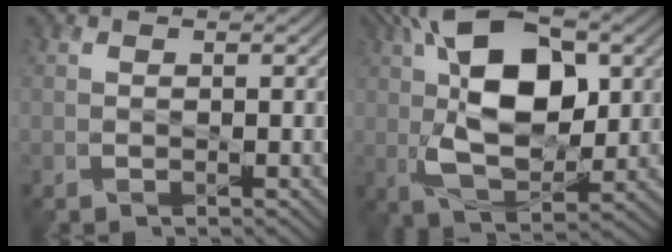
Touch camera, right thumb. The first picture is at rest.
{"total": 14.5, "force": [3.5, 7.3, 12.0], "torque": [-0.224, 0.011, 0.057]}